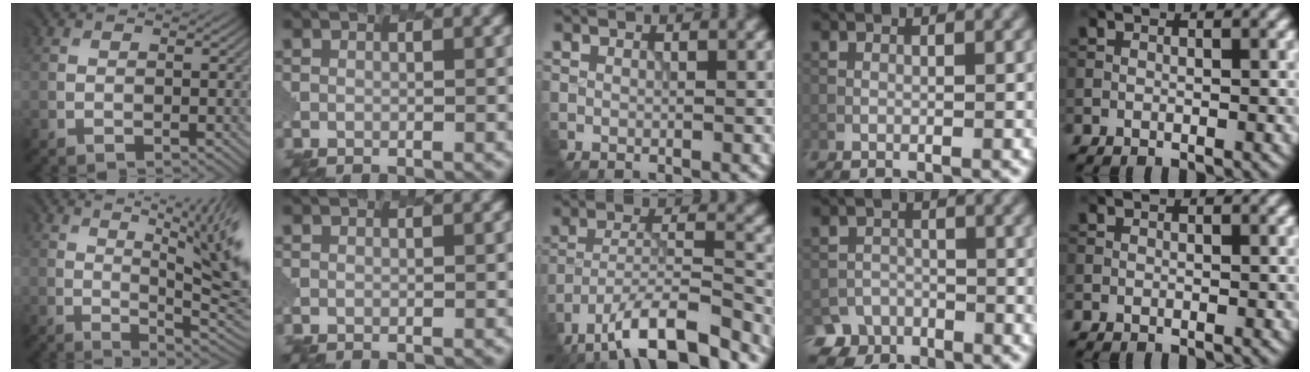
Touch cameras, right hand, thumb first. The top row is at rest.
{"thumb": {"total": 11.0, "force": [3.1, 2.4, 10.3], "torque": [-0.124, 0.033, 0.053]}, "middle": {"total": 10.6, "force": [-8.1, 2.8, 6.1], "torque": [-0.100, 0.007, -0.146]}, "ring": {"total": 4.5, "force": [-3.5, 2.8, 0.3], "torque": [0.013, 0.000, -0.052]}}